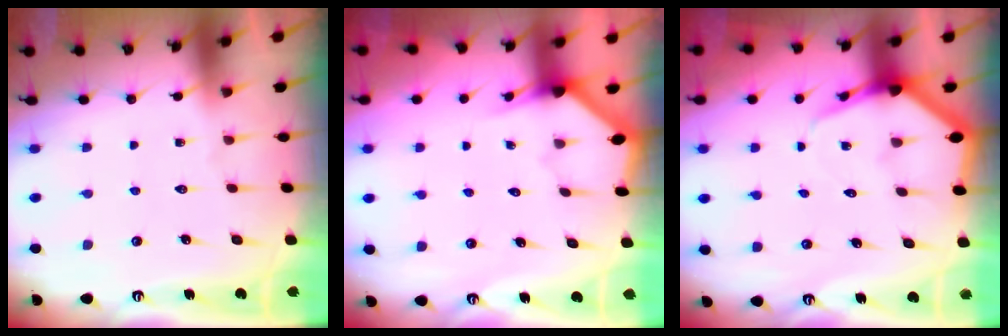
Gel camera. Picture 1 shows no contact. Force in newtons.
{"total": 2.9, "press": 2.9, "slide": 0.2}
{"total": 5.1, "press": 5.0, "slide": 0.5}